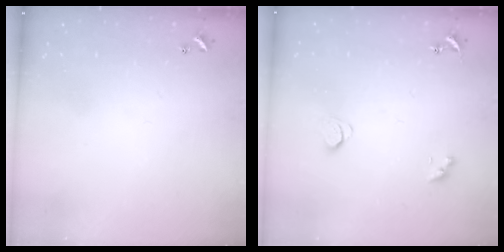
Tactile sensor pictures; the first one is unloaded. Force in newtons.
{"total": 2.1, "press": 2.1, "slide": 0.4}